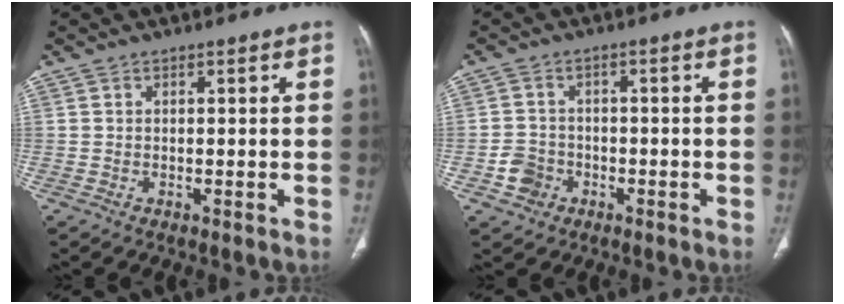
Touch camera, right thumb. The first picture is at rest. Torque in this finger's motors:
{"motor_torque": [0.65, 0.57, 0.51, 0.04, -0.04]}